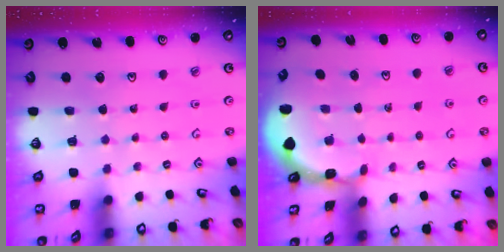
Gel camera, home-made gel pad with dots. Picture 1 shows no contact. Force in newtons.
{"total": 2.7, "press": 2.7, "slide": 0.3}